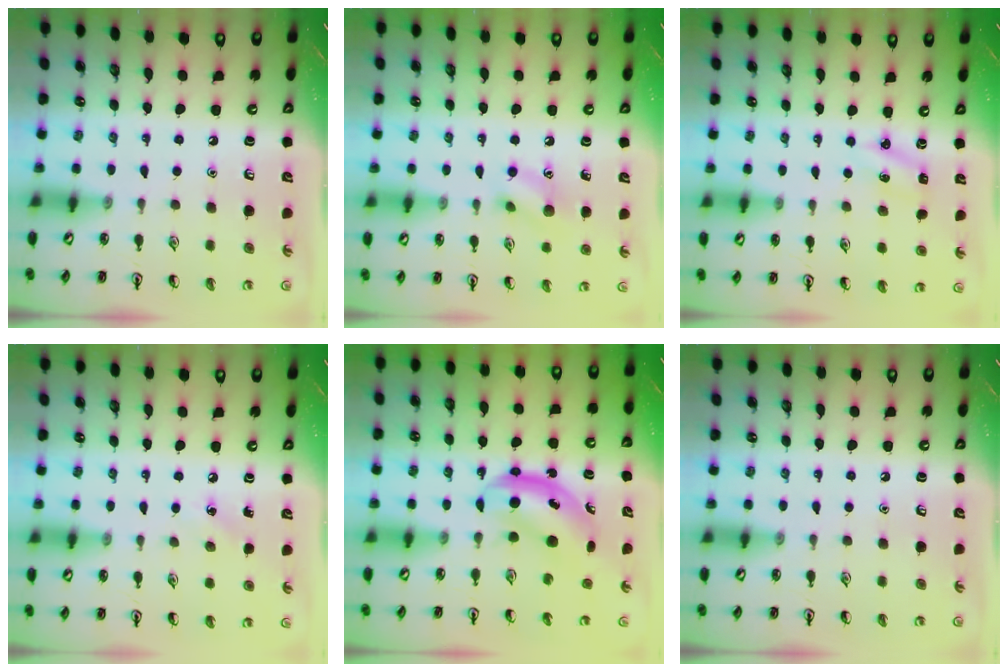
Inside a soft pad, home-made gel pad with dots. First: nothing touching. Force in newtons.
{"total": 8.8, "press": 8.7, "slide": 0.9}
{"total": 2.5, "press": 2.3, "slide": 0.8}
{"total": 4.4, "press": 4.1, "slide": 1.5}
{"total": 4.6, "press": 4.6, "slide": 0.4}
{"total": 0.0}